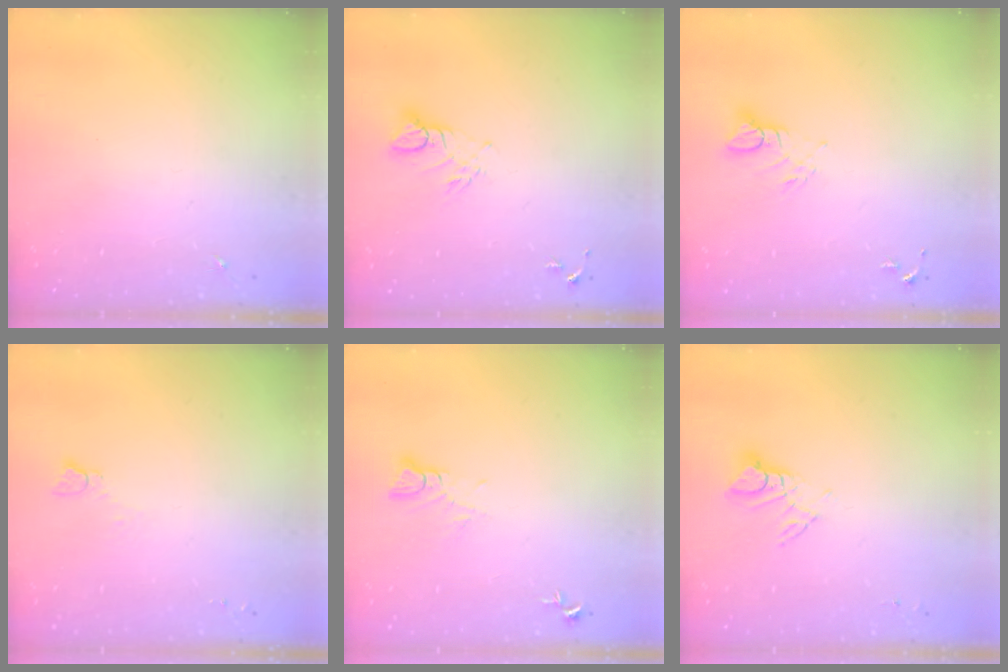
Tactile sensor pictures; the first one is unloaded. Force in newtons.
{"total": 5.3, "press": 5.2, "slide": 0.4}
{"total": 4.6, "press": 4.6, "slide": 0.2}
{"total": 2.7, "press": 2.7, "slide": 0.3}
{"total": 3.5, "press": 3.4, "slide": 0.3}
{"total": 6.8, "press": 6.8, "slide": 0.5}